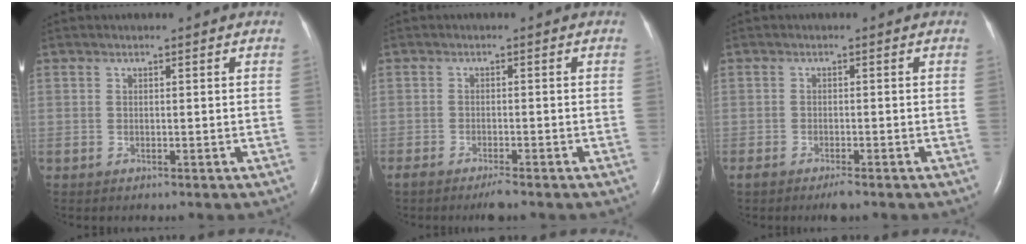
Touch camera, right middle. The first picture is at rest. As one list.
[{"total": 3.2, "force": [-2.6, 0.4, 1.9], "torque": [-0.032, -0.008, -0.040]}, {"total": 2.8, "force": [-2.1, 0.5, 1.7], "torque": [-0.031, -0.007, -0.032]}]